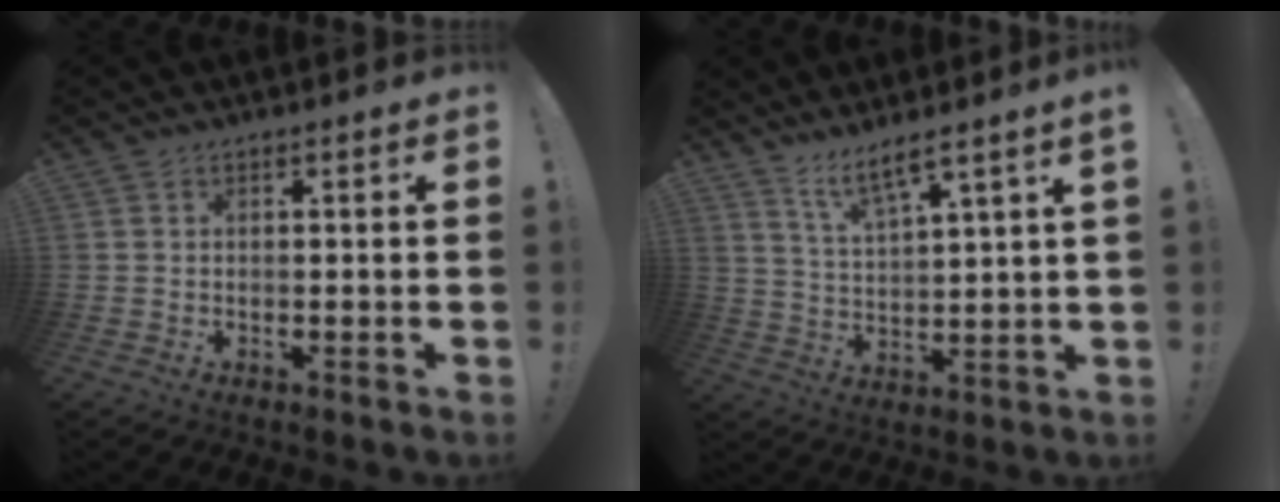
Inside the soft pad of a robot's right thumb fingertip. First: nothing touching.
{"total": 7.1, "force": [5.8, 0.0, 4.1], "torque": [-0.064, -0.039, 0.096]}